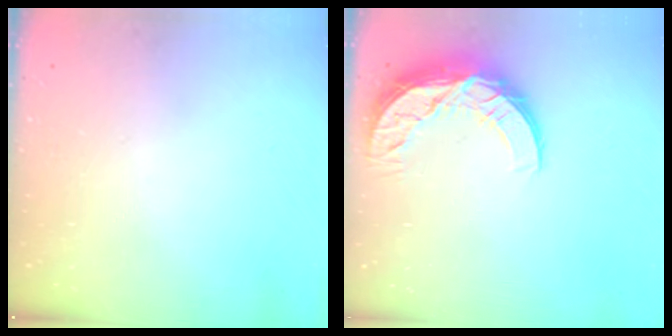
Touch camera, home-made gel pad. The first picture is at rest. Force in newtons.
{"total": 11.3, "press": 11.2, "slide": 0.9}